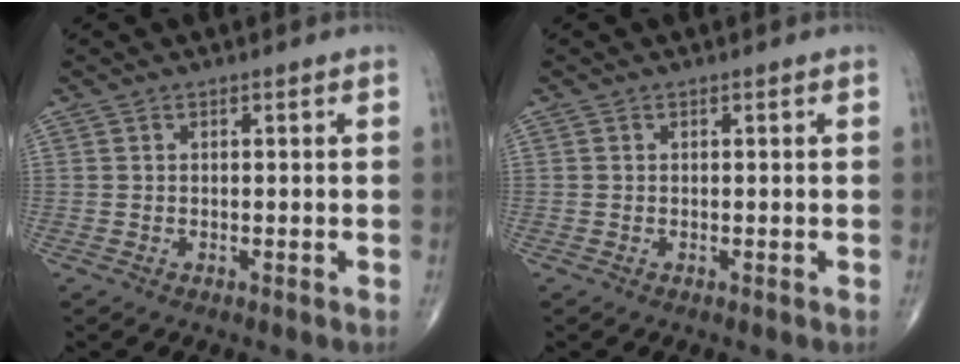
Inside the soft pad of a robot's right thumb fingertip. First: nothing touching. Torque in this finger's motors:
{"motor_torque": [0.37, 0.26, -0.16, -0.05, 0.00]}